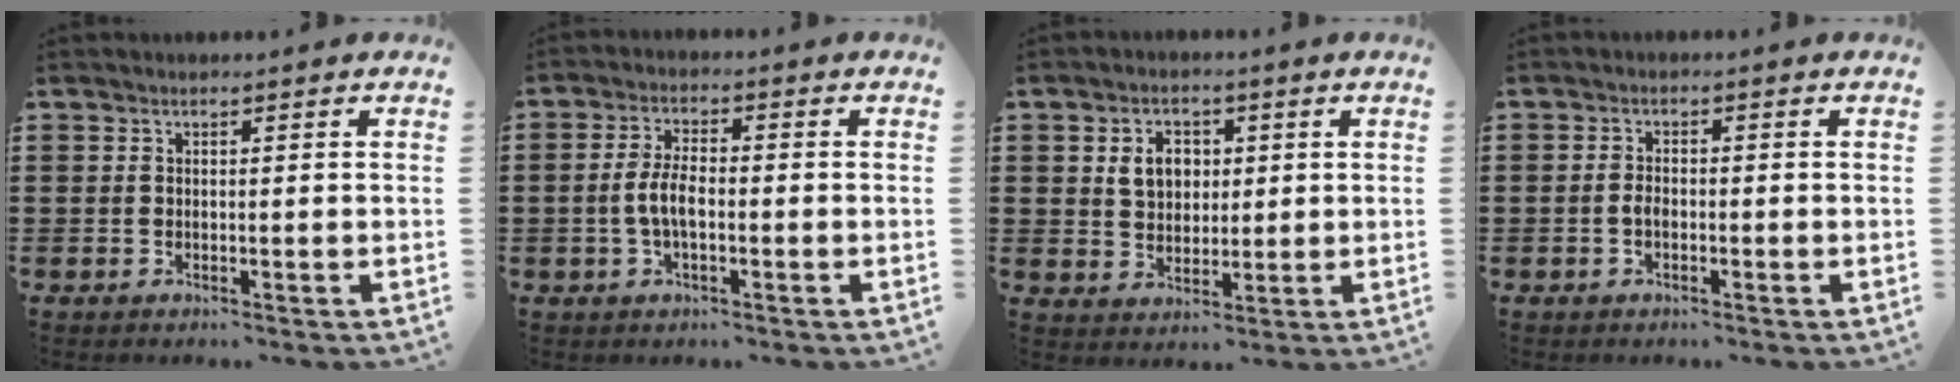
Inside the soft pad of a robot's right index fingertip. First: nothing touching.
{"total": 4.8, "force": [-0.9, 2.0, 4.2], "torque": [-0.104, -0.003, -0.025]}
{"total": 4.9, "force": [1.1, 3.9, 2.8], "torque": [-0.060, 0.011, 0.015]}
{"total": 1.8, "force": [-0.6, 0.8, 1.4], "torque": [-0.036, -0.004, -0.012]}